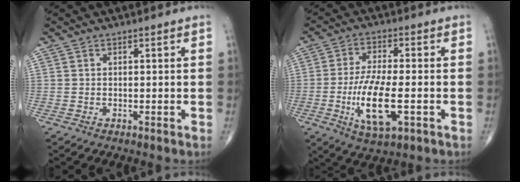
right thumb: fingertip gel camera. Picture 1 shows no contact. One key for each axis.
{"total": 11.8, "fx": -3.0, "fy": 4.0, "fz": 10.7, "tx": -0.208, "ty": -0.001, "tz": -0.049}